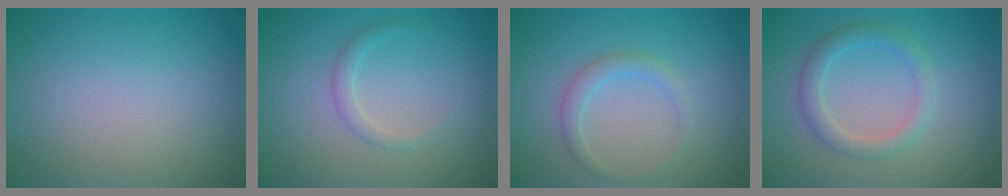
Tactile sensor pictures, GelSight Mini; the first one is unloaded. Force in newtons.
{"total": 1.3, "press": 1.3, "slide": 0.0}
{"total": 1.7, "press": 1.7, "slide": 0.2}
{"total": 2.6, "press": 2.6, "slide": 0.1}